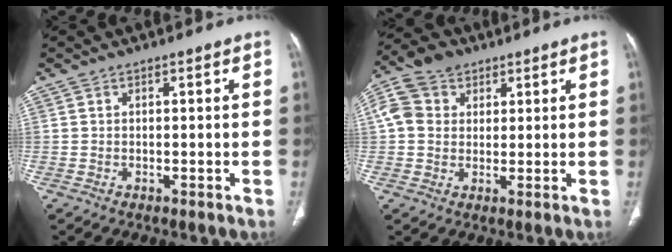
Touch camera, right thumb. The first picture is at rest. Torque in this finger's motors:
{"motor_torque": [1.35, 1.34, -0.05, -1.34, 0.03]}